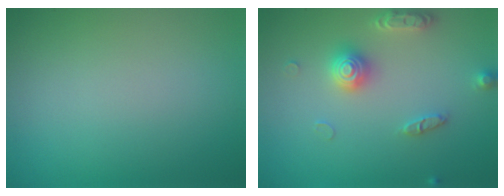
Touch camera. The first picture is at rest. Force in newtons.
{"total": 3.7, "press": 3.6, "slide": 0.4}